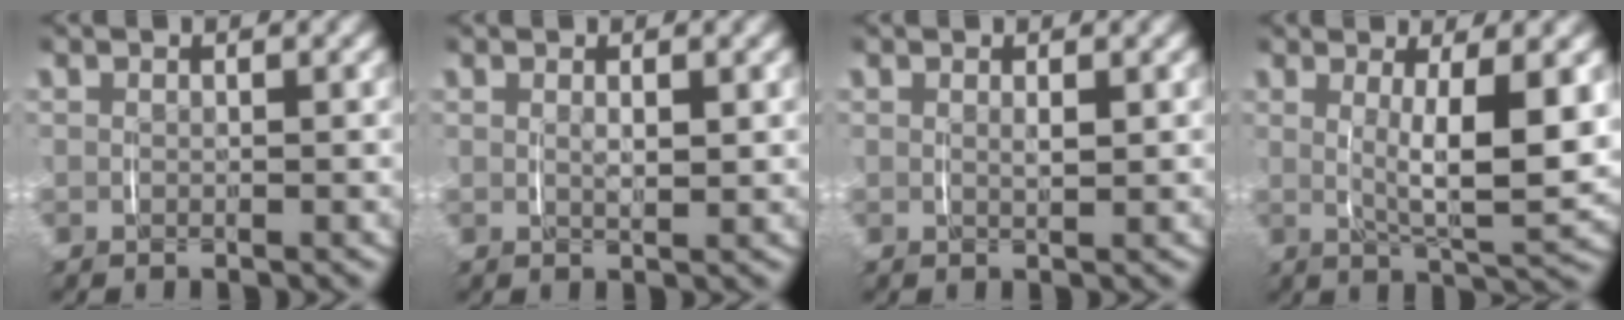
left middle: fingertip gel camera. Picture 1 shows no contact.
{"total": 1.2, "force": [0.6, 0.2, 1.0], "torque": [-0.020, -0.007, 0.014]}
{"total": 0.8, "force": [0.5, -0.1, 0.6], "torque": [-0.012, -0.005, 0.011]}
{"total": 6.6, "force": [1.1, 1.6, 6.3], "torque": [-0.096, -0.013, 0.024]}